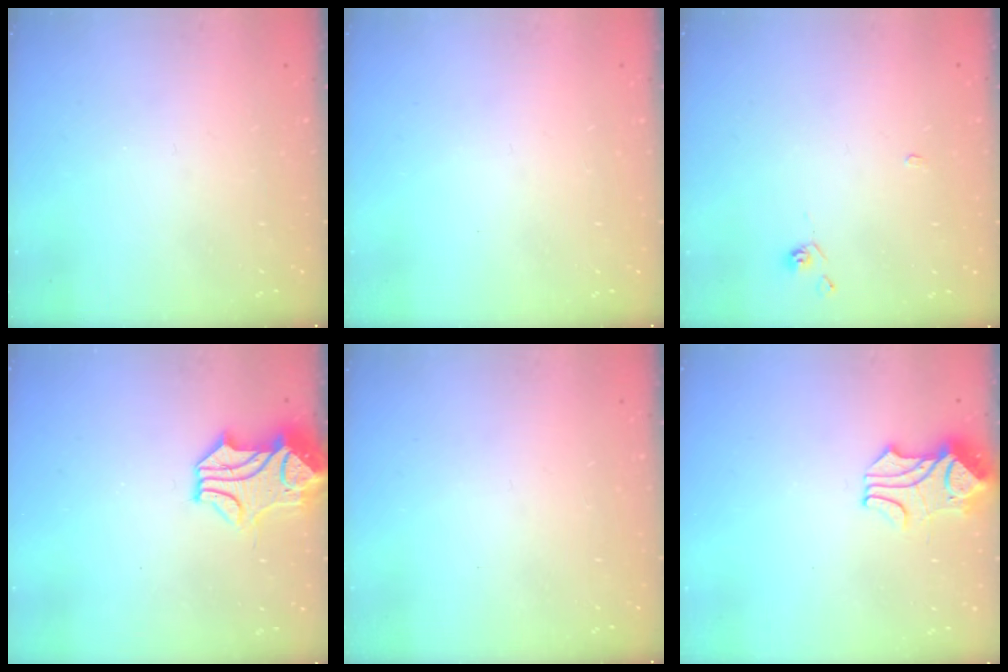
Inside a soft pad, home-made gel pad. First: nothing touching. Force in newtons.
{"total": 0.0}
{"total": 1.1, "press": 1.1, "slide": 0.3}
{"total": 1.0, "press": 0.2, "slide": 1.0}
{"total": 0.0}
{"total": 2.0, "press": 1.7, "slide": 1.1}